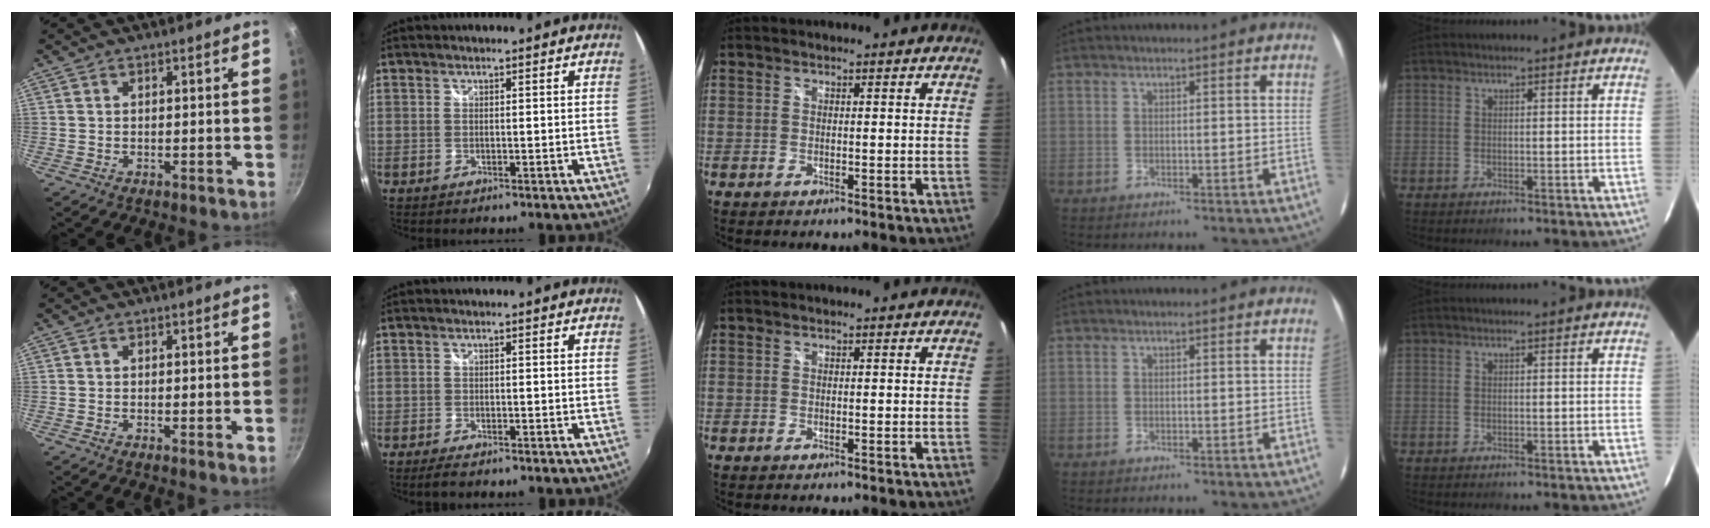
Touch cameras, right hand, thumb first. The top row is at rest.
{"thumb": {"total": 0.9, "force": [0.1, 0.1, 0.9], "torque": [-0.013, -0.008, -0.003]}, "index": {"total": 3.2, "force": [-2.5, 0.9, 1.7], "torque": [-0.039, -0.013, -0.044]}}